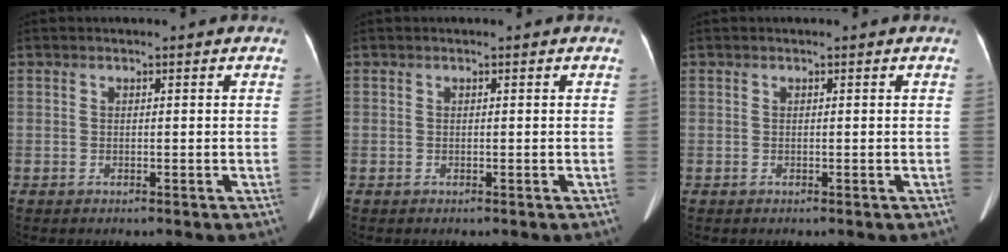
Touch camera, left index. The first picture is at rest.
{"total": 0.0}
{"total": 0.0}